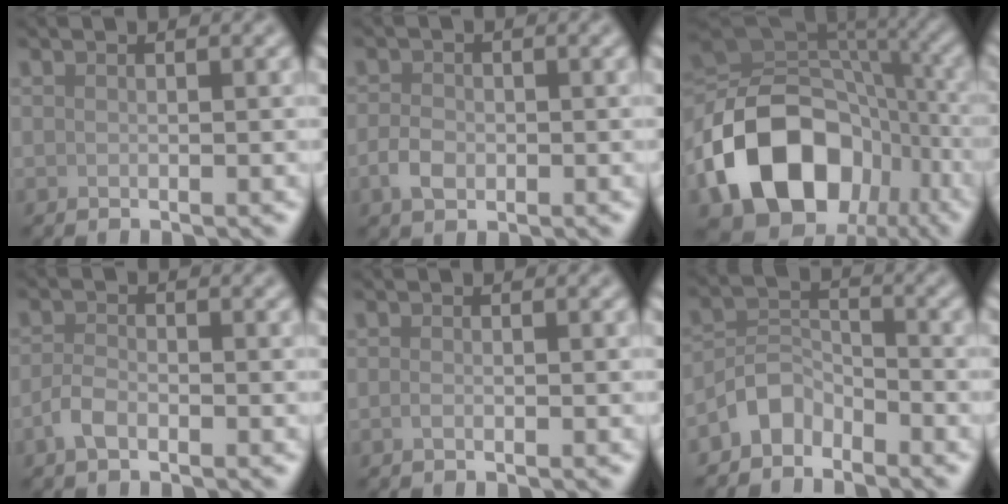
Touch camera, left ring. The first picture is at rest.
{"total": 2.2, "force": [-0.7, 1.5, 1.4], "torque": [-0.028, -0.002, -0.017]}
{"total": 16.1, "force": [-6.6, 11.7, 9.0], "torque": [-0.171, -0.011, -0.117]}
{"total": 1.9, "force": [-1.1, 0.9, 1.3], "torque": [-0.026, 0.002, -0.026]}
{"total": 0.6, "force": [-0.3, 0.2, 0.5], "torque": [-0.010, -0.002, -0.005]}
{"total": 3.3, "force": [-2.6, 1.7, 1.0], "torque": [-0.016, 0.012, -0.062]}